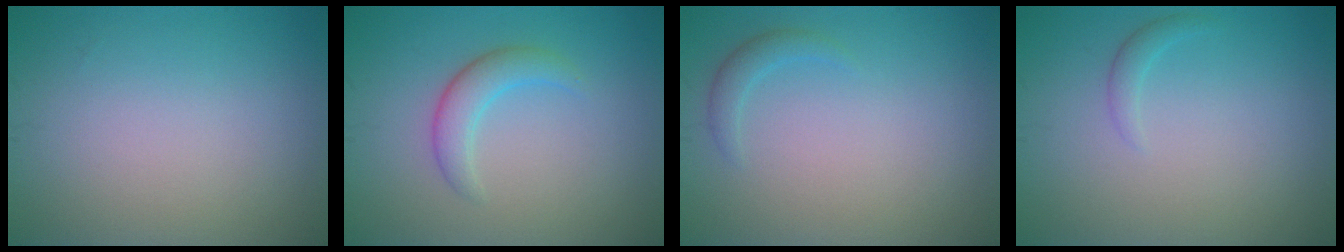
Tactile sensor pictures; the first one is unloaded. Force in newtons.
{"total": 2.6, "press": 2.6, "slide": 0.2}
{"total": 1.3, "press": 1.3, "slide": 0.2}
{"total": 1.0, "press": 1.0, "slide": 0.0}